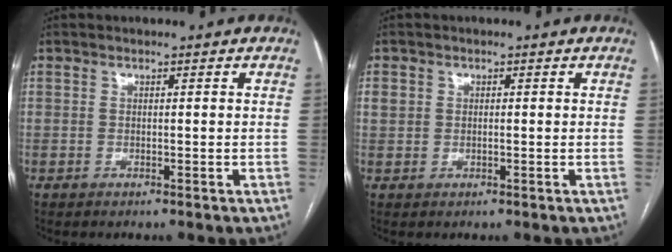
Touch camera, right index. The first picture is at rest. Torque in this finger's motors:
{"motor_torque": [0.11, 0.01, 0.04, 0.02]}